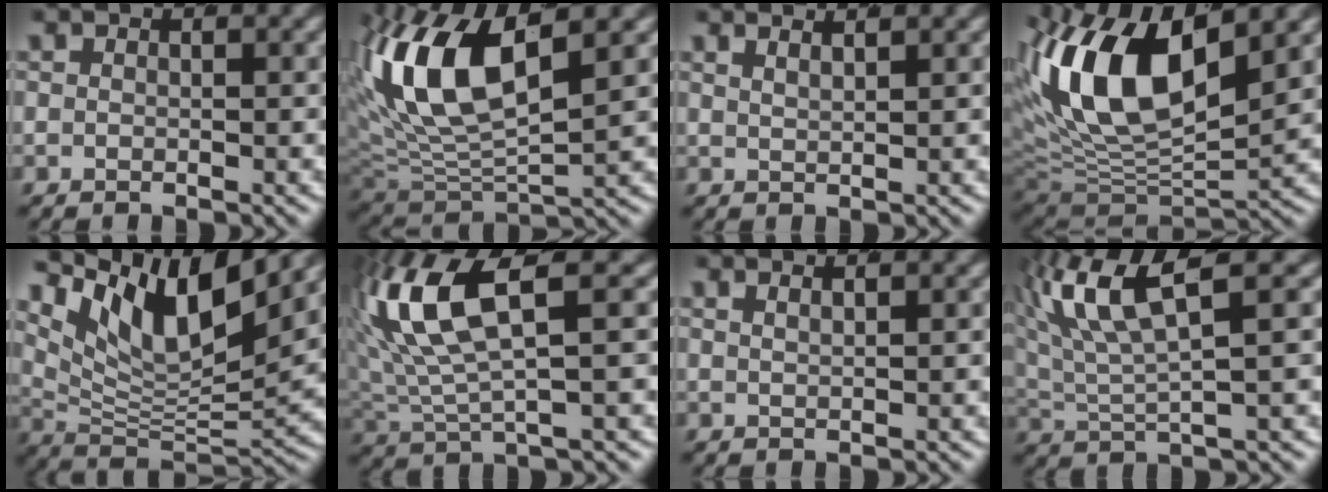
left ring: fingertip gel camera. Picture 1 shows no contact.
{"total": 10.7, "force": [2.1, 6.0, 8.7], "torque": [-0.207, -0.014, 0.048]}
{"total": 2.4, "force": [2.1, 0.1, 1.0], "torque": [-0.014, 0.000, 0.041]}
{"total": 13.1, "force": [2.3, 7.4, 10.5], "torque": [-0.227, -0.018, 0.047]}
{"total": 13.6, "force": [5.2, 8.1, 9.7], "torque": [-0.177, 0.010, 0.076]}
{"total": 9.1, "force": [2.5, 4.4, 7.5], "torque": [-0.185, -0.013, 0.054]}
{"total": 1.6, "force": [1.5, -0.2, 0.6], "torque": [-0.008, -0.001, 0.030]}
{"total": 7.5, "force": [3.1, 3.1, 6.1], "torque": [-0.140, -0.004, 0.061]}